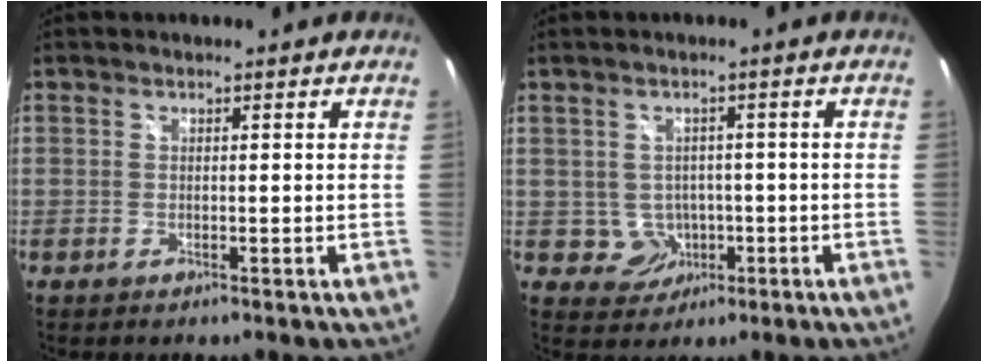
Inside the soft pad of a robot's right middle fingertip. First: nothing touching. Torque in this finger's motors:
{"motor_torque": [0.17, -0.18, 0.00, 0.00]}